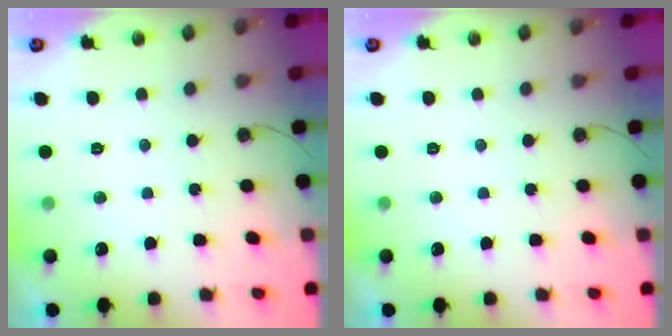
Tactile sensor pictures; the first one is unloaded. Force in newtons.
{"total": 0.0}